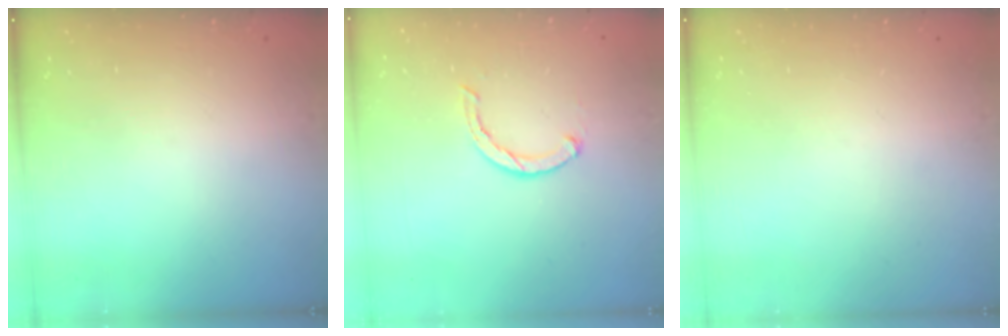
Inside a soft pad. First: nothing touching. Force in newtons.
{"total": 2.5, "press": 2.5, "slide": 0.4}
{"total": 0.0}